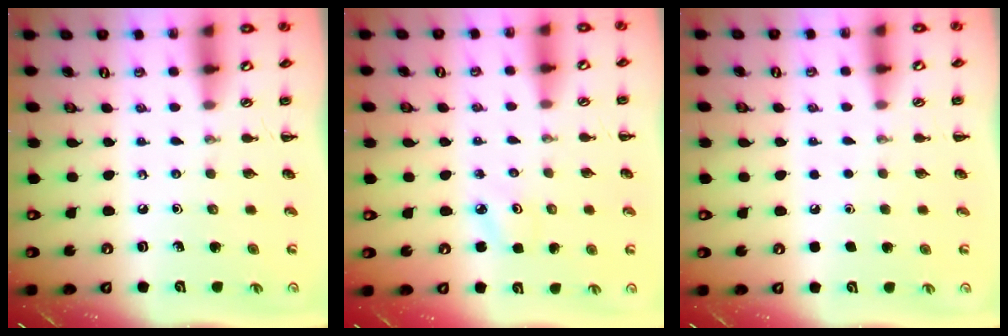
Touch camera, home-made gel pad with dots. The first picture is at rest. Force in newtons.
{"total": 2.7, "press": 2.6, "slide": 0.8}
{"total": 1.6, "press": 1.6, "slide": 0.1}